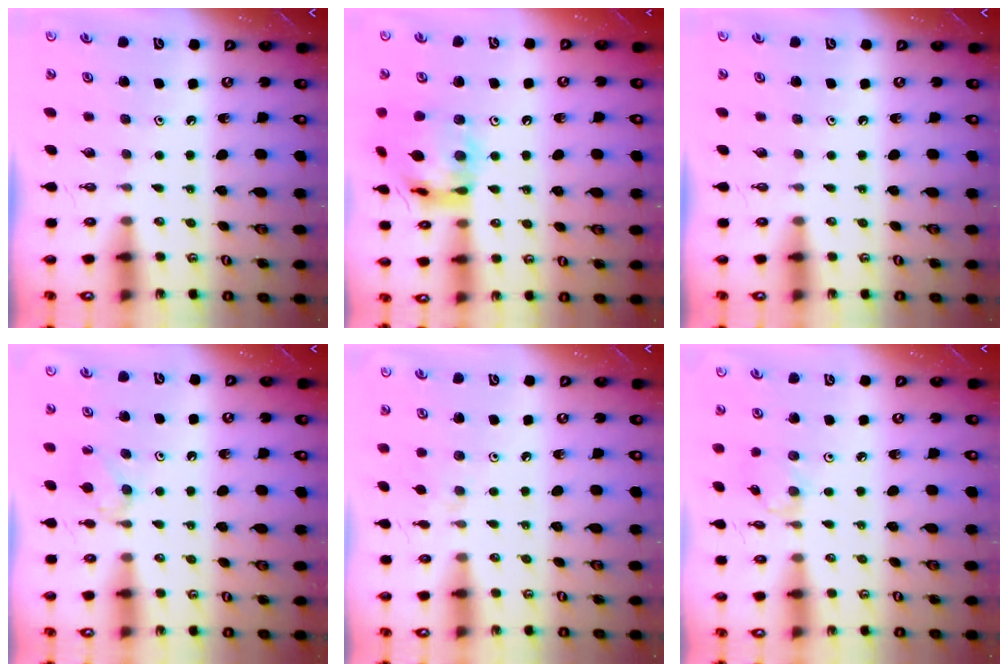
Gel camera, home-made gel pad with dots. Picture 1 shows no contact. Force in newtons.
{"total": 16.4, "press": 16.3, "slide": 1.7}
{"total": 0.0}
{"total": 6.9, "press": 6.8, "slide": 0.9}
{"total": 1.2, "press": 1.1, "slide": 0.4}
{"total": 1.0, "press": 1.0, "slide": 0.2}